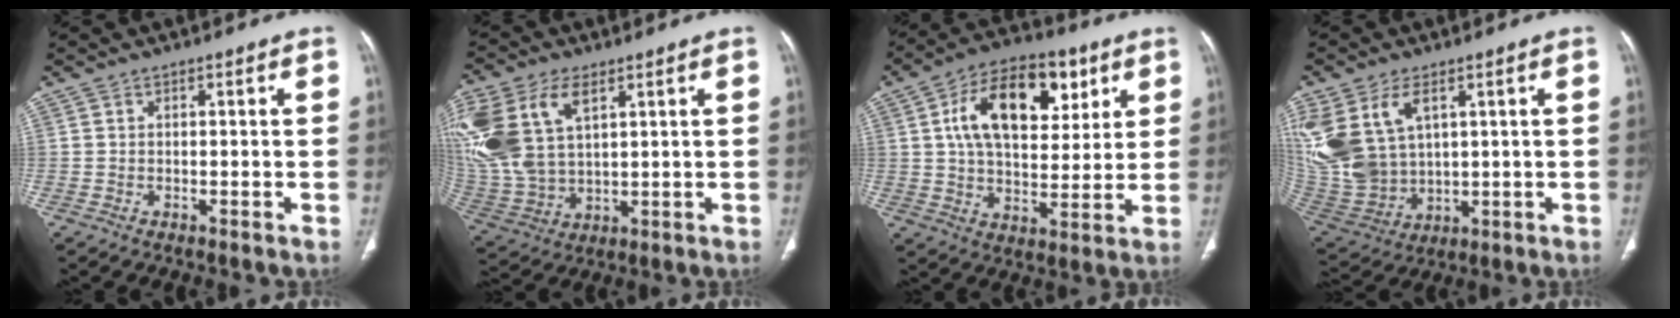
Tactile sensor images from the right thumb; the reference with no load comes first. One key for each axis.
{"total": 21.3, "fx": 8.1, "fy": 12.8, "fz": 15.1, "tx": -0.364, "ty": -0.001, "tz": 0.163}
{"total": 18.6, "fx": 6.4, "fy": 10.8, "fz": 13.7, "tx": -0.188, "ty": -0.004, "tz": 0.100}
{"total": 18.3, "fx": 6.4, "fy": 11.9, "fz": 12.3, "tx": -0.284, "ty": -0.014, "tz": 0.150}